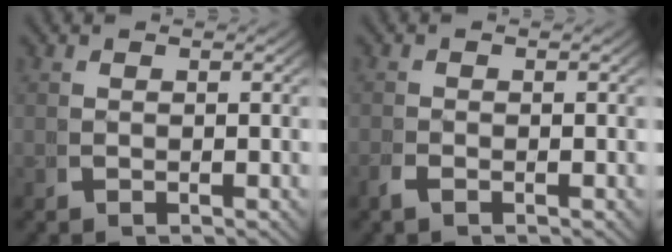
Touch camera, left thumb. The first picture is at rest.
{"total": 0.8, "force": [-0.7, 0.2, 0.4], "torque": [-0.013, -0.001, -0.016]}